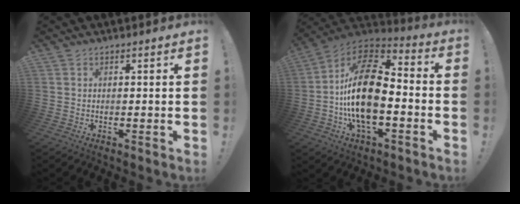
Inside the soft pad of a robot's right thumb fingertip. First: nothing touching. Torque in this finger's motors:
{"motor_torque": [2.32, 2.69, 2.25, -0.52, 0.46]}